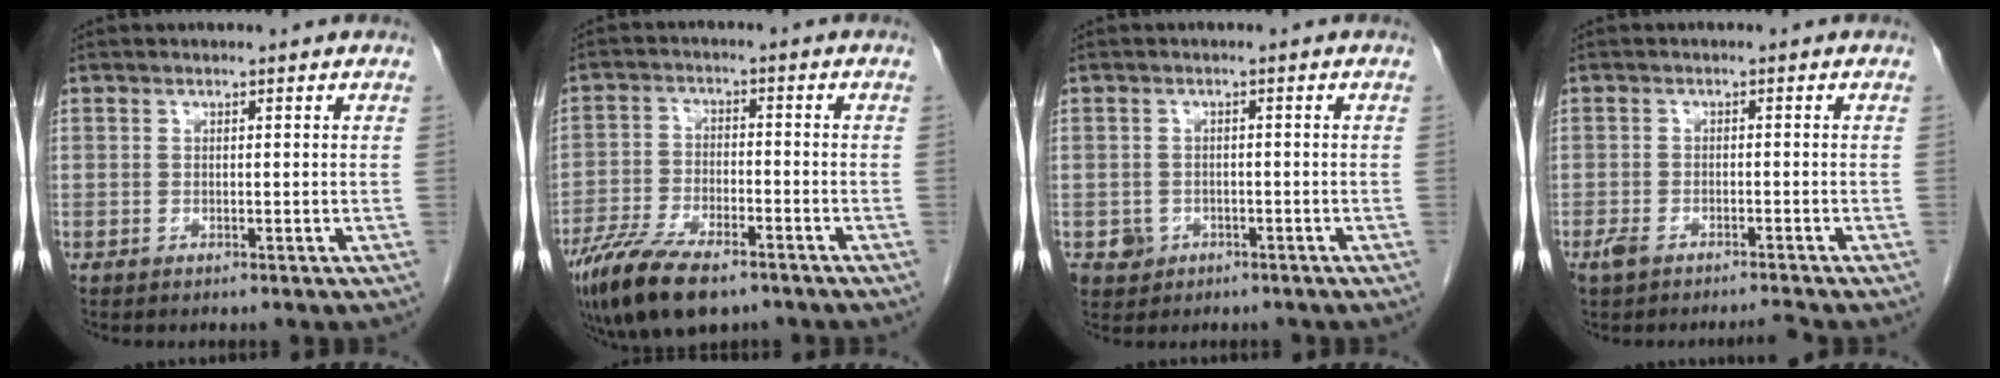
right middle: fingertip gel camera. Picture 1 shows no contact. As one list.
[{"total": 12.6, "force": [-8.9, 4.8, 7.5], "torque": [-0.137, -0.013, -0.156]}, {"total": 2.7, "force": [-1.2, 2.4, 0.4], "torque": [-0.005, 0.008, -0.012]}, {"total": 2.7, "force": [-2.3, 0.3, 1.5], "torque": [-0.037, -0.004, -0.040]}]